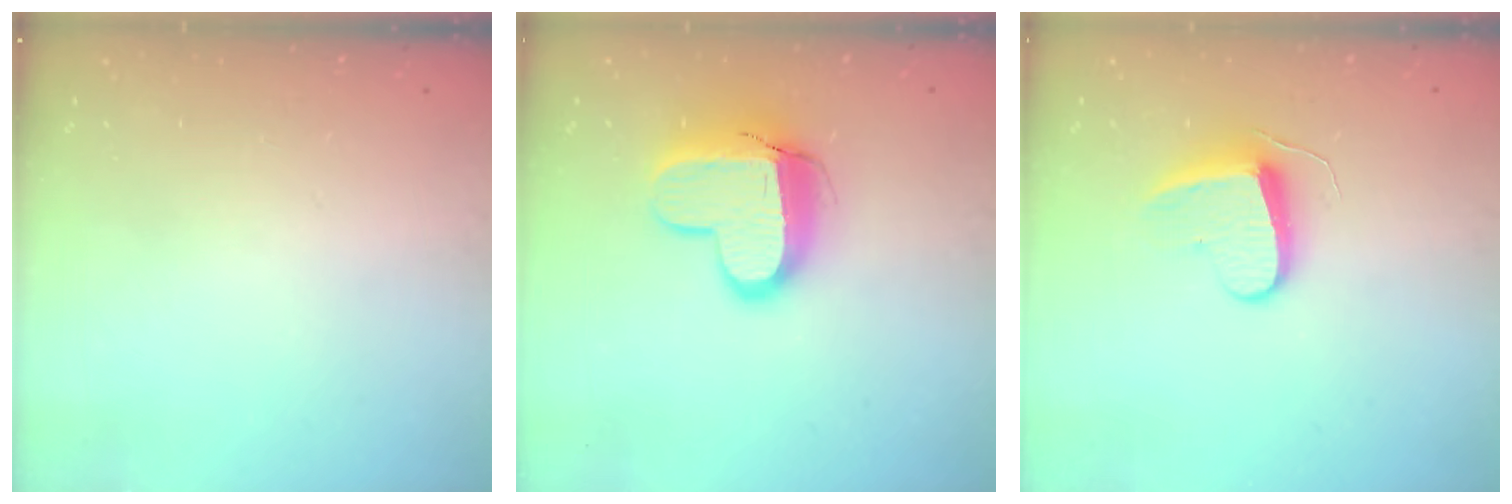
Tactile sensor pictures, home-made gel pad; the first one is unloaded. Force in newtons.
{"total": 12.3, "press": 12.2, "slide": 1.3}
{"total": 8.7, "press": 8.7, "slide": 0.5}